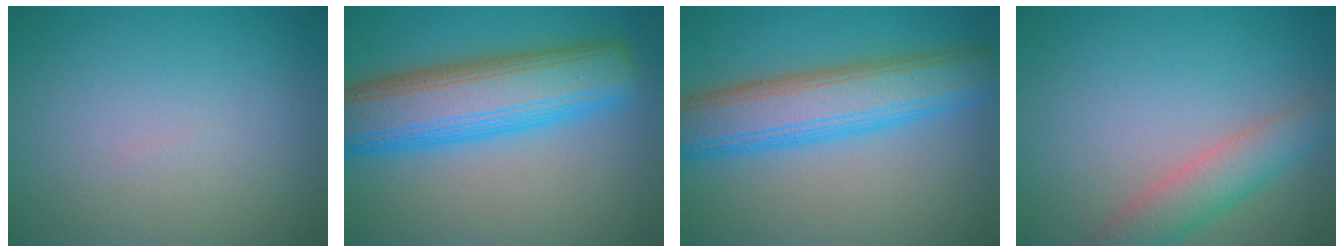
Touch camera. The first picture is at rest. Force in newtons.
{"total": 10.3, "press": 10.3, "slide": 0.5}
{"total": 7.9, "press": 7.9, "slide": 0.1}
{"total": 3.9, "press": 3.9, "slide": 0.1}